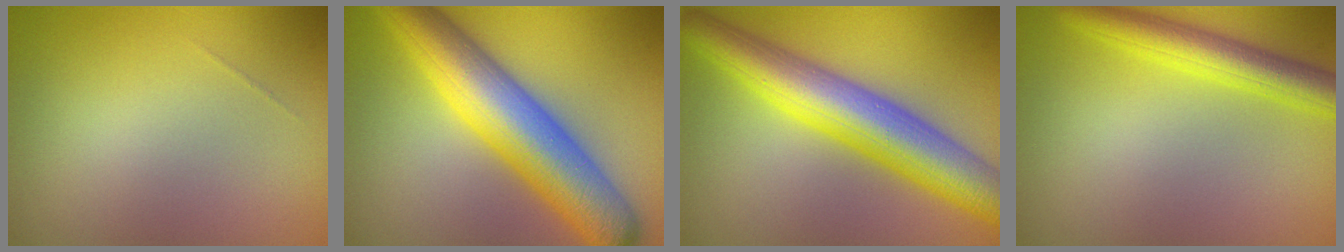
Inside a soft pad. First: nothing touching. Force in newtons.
{"total": 9.6, "press": 9.6, "slide": 0.1}
{"total": 8.6, "press": 8.6, "slide": 0.2}
{"total": 4.3, "press": 4.3, "slide": 0.2}